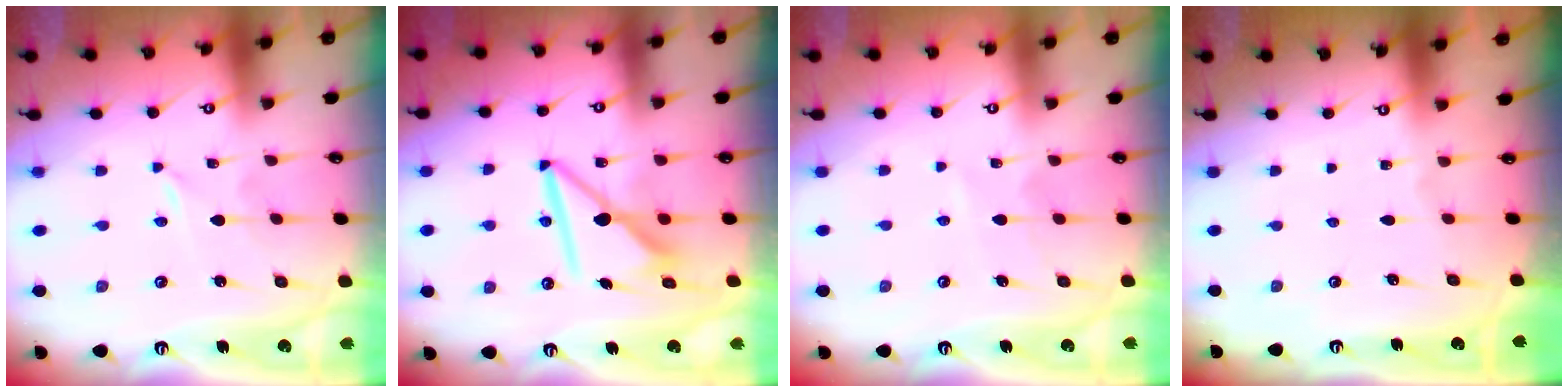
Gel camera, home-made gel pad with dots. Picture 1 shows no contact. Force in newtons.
{"total": 9.9, "press": 9.8, "slide": 1.1}
{"total": 3.5, "press": 3.4, "slide": 0.4}
{"total": 0.0}